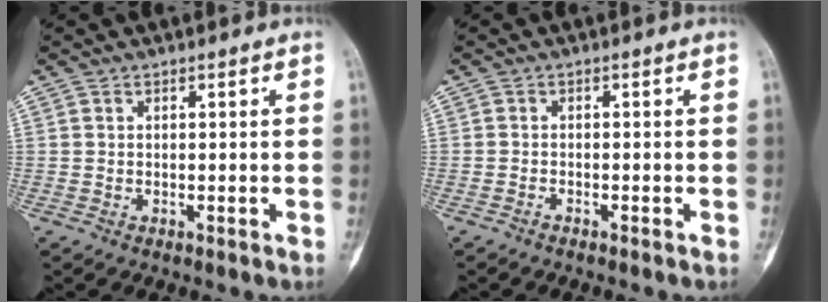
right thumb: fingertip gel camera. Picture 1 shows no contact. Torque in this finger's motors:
{"motor_torque": [-0.10, -0.01, -0.04, 0.06, -0.06]}